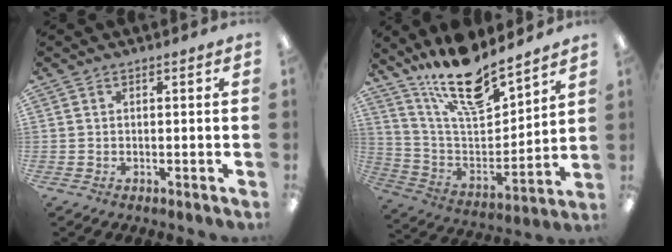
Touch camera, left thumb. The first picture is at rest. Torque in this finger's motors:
{"motor_torque": [2.09, 1.01, 1.56, -1.22, 0.34]}